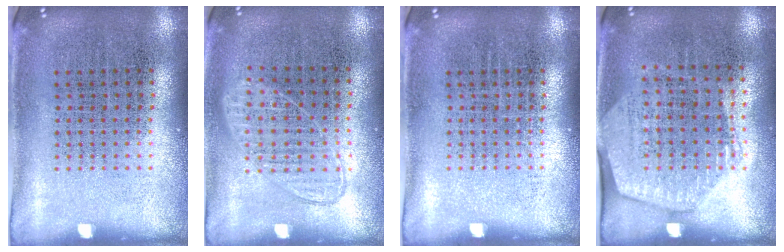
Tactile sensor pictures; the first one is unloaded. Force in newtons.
{"total": 1.0, "press": 0.9, "slide": 0.4}
{"total": 0.0}
{"total": 1.5, "press": 1.4, "slide": 0.7}